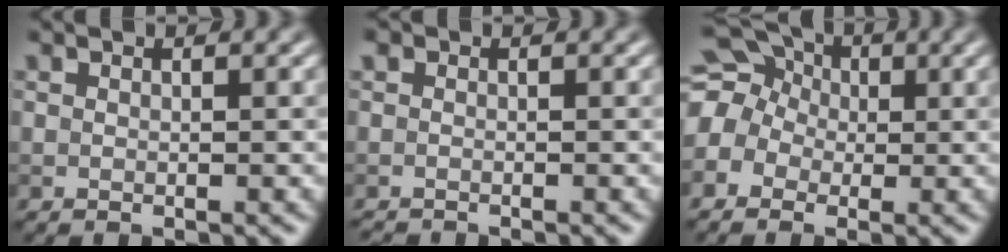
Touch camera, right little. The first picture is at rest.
{"total": 1.2, "force": [-1.1, 0.4, 0.1], "torque": [0.003, -0.005, -0.023]}
{"total": 11.4, "force": [1.3, 10.1, 5.2], "torque": [-0.125, 0.037, -0.028]}